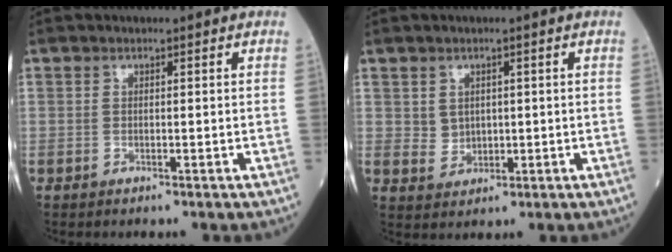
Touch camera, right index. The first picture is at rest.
{"total": 3.1, "force": [0.7, 2.7, 1.3], "torque": [-0.022, 0.004, 0.020]}